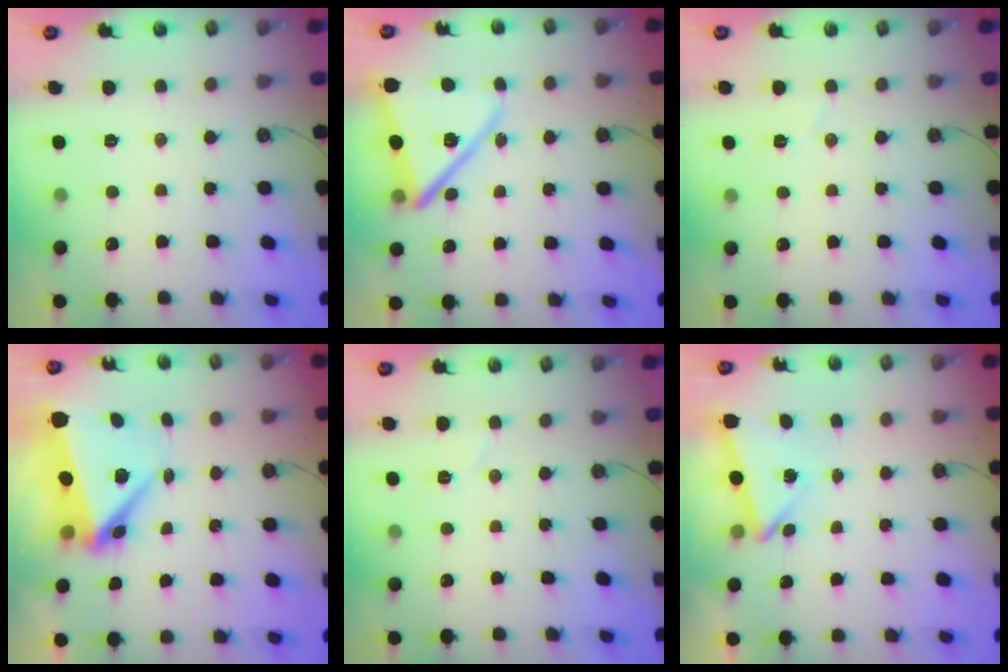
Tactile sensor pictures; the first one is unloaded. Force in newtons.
{"total": 14.9, "press": 14.8, "slide": 1.5}
{"total": 3.8, "press": 3.4, "slide": 1.7}
{"total": 9.4, "press": 9.1, "slide": 2.2}
{"total": 3.7, "press": 3.6, "slide": 0.8}
{"total": 2.9, "press": 2.6, "slide": 1.2}